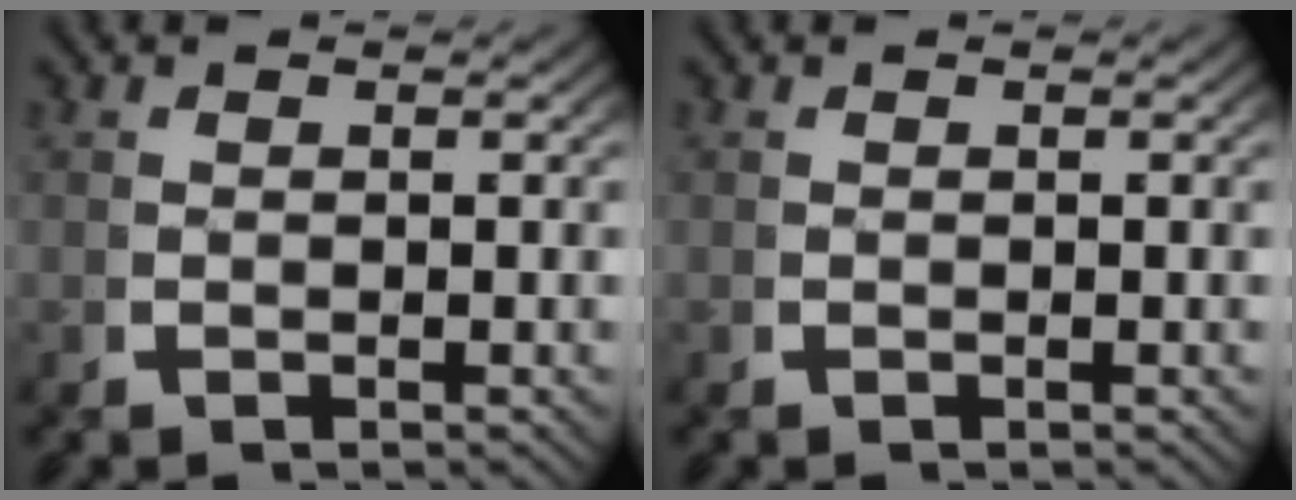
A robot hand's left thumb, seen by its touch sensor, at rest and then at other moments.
{"total": 0.0}